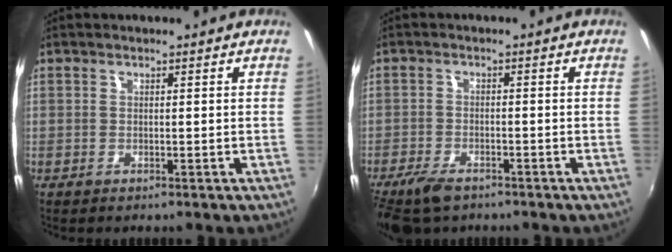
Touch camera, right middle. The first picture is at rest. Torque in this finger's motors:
{"motor_torque": [0.00, -0.28, 0.09, 0.05]}